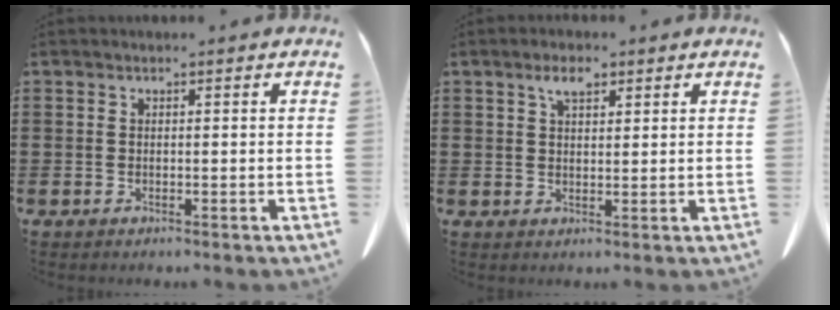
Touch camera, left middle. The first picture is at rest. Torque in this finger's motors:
{"motor_torque": [1.43, 0.71, 0.00, 0.02]}